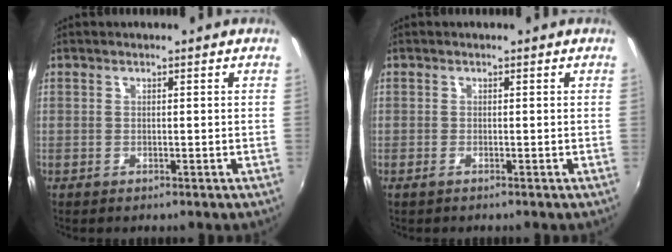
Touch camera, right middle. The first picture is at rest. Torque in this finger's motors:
{"motor_torque": [1.39, -0.75, 0.44, 0.09]}